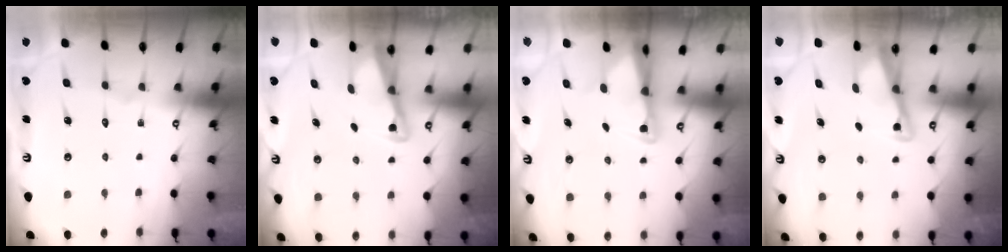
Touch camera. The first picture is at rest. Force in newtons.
{"total": 2.9, "press": 2.9, "slide": 0.4}
{"total": 2.4, "press": 2.4, "slide": 0.5}
{"total": 3.0, "press": 3.0, "slide": 0.3}